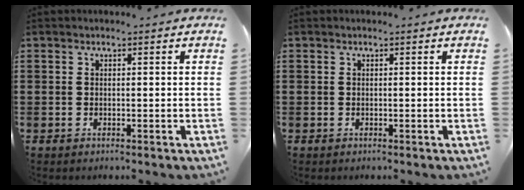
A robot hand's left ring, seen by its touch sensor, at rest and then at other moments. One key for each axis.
{"total": 0.0}